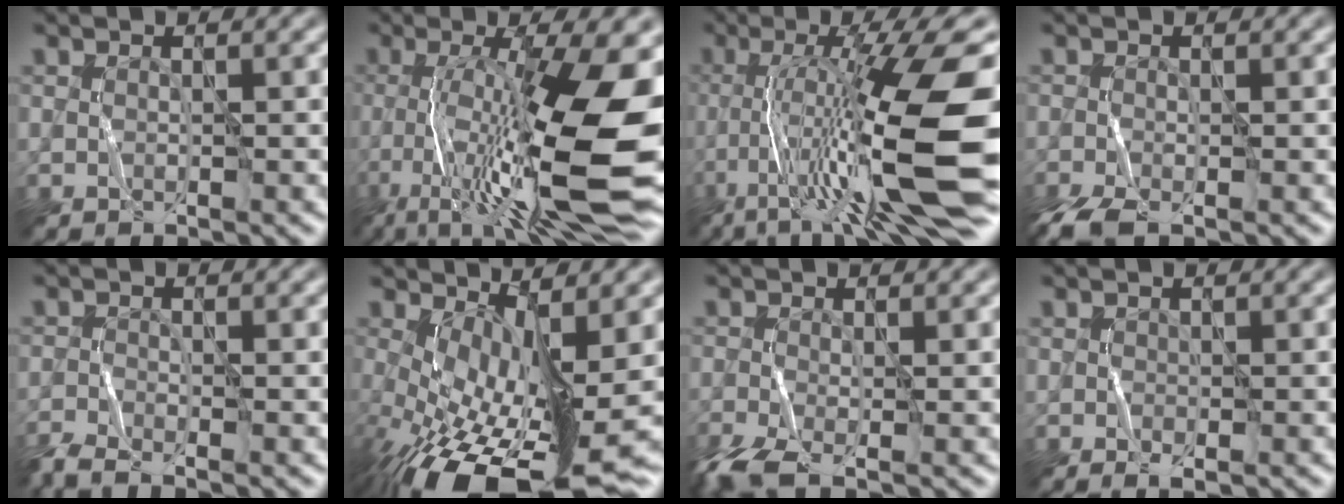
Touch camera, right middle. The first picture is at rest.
{"total": 15.7, "force": [-3.8, 4.2, 14.6], "torque": [-0.227, 0.001, -0.064]}
{"total": 14.7, "force": [-4.5, 2.6, 13.8], "torque": [-0.220, 0.016, -0.065]}
{"total": 2.5, "force": [-1.7, 0.7, 1.7], "torque": [-0.050, -0.010, -0.033]}
{"total": 2.5, "force": [-2.2, 0.3, 1.3], "torque": [-0.030, -0.006, -0.048]}
{"total": 10.8, "force": [-3.1, 4.0, 9.5], "torque": [-0.178, -0.031, -0.032]}
{"total": 3.8, "force": [-2.3, 1.2, 2.8], "torque": [-0.073, -0.013, -0.043]}
{"total": 0.6, "force": [-0.5, 0.0, 0.4], "torque": [-0.007, -0.002, -0.005]}